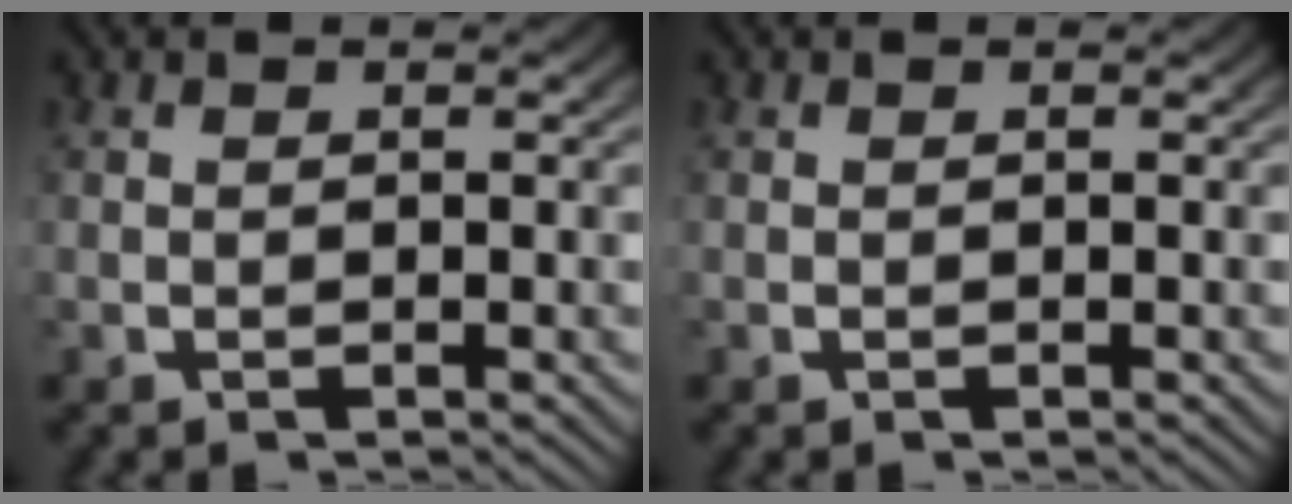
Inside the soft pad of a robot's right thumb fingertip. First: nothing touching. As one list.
[{"total": 0.0}]